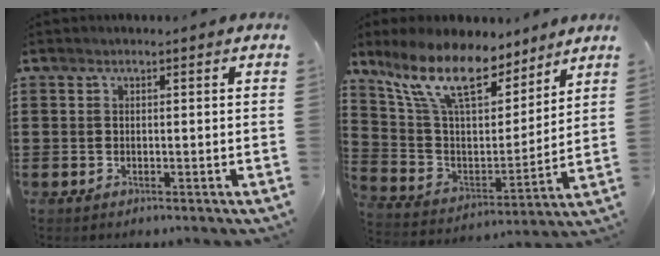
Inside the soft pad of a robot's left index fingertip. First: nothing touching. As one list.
[{"total": 12.9, "force": [9.6, 4.2, 7.5], "torque": [-0.181, -0.042, 0.171]}]